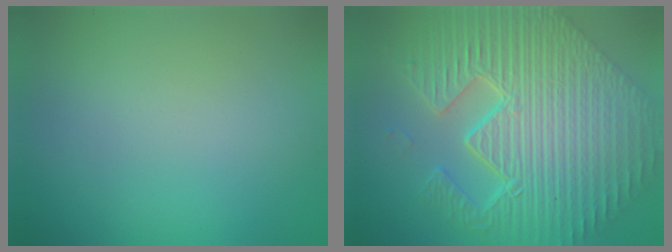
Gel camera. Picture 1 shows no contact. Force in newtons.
{"total": 12.5, "press": 8.2, "slide": 9.5}